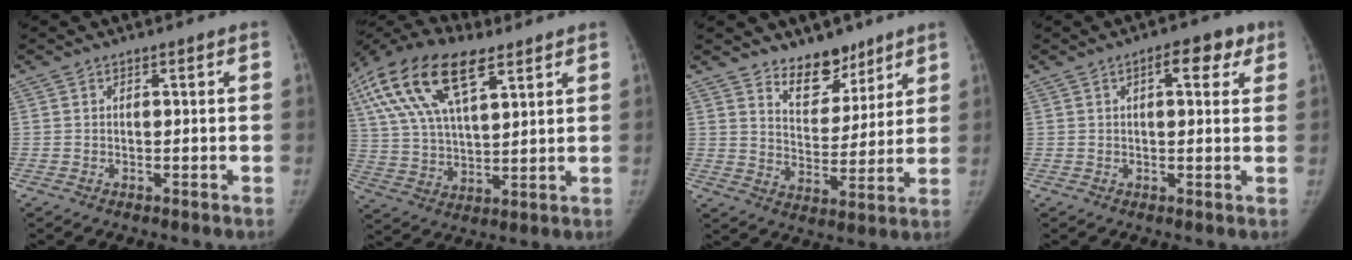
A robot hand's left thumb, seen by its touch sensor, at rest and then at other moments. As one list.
[{"total": 20.7, "force": [10.0, 9.4, 15.4], "torque": [-0.305, 0.001, 0.184]}, {"total": 9.4, "force": [7.3, 5.1, 3.2], "torque": [-0.014, -0.054, 0.127]}, {"total": 6.0, "force": [2.7, 2.7, 4.7], "torque": [-0.042, -0.002, 0.030]}]